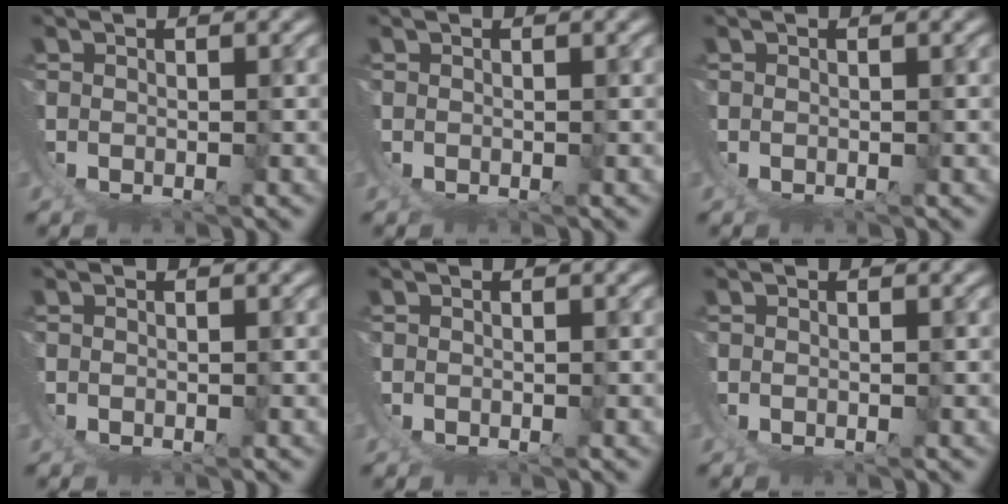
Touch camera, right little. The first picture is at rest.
{"total": 0.0}
{"total": 0.0}
{"total": 0.0}
{"total": 0.0}
{"total": 0.0}